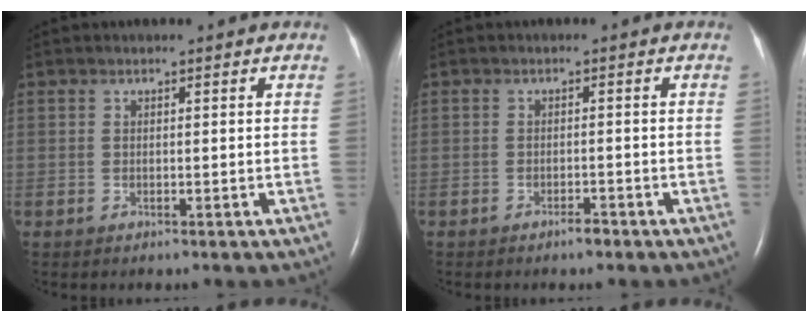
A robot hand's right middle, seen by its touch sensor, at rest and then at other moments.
{"total": 1.4, "force": [-1.2, 0.3, 0.8], "torque": [-0.014, 0.000, -0.017]}